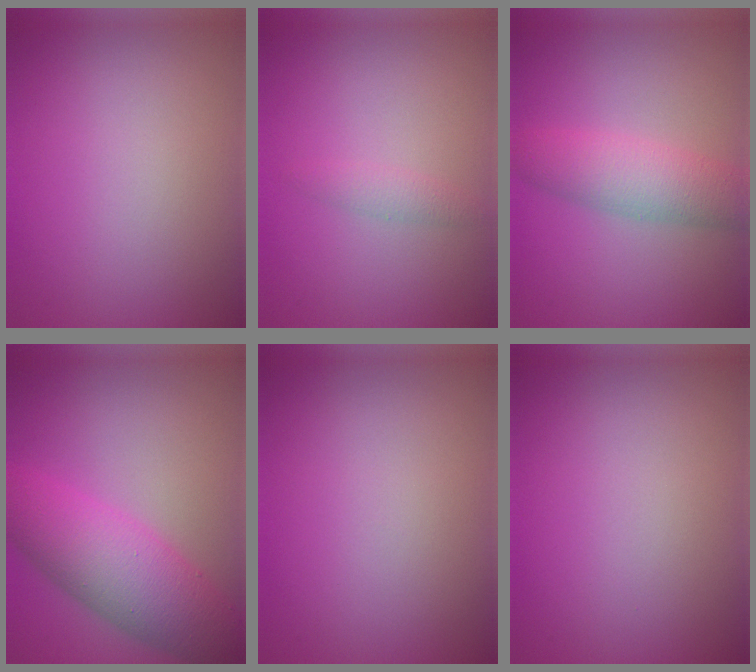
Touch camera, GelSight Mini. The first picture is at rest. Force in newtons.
{"total": 1.2, "press": 1.2, "slide": 0.0}
{"total": 4.4, "press": 4.4, "slide": 0.1}
{"total": 7.3, "press": 7.3, "slide": 0.1}
{"total": 0.0}
{"total": 0.0}